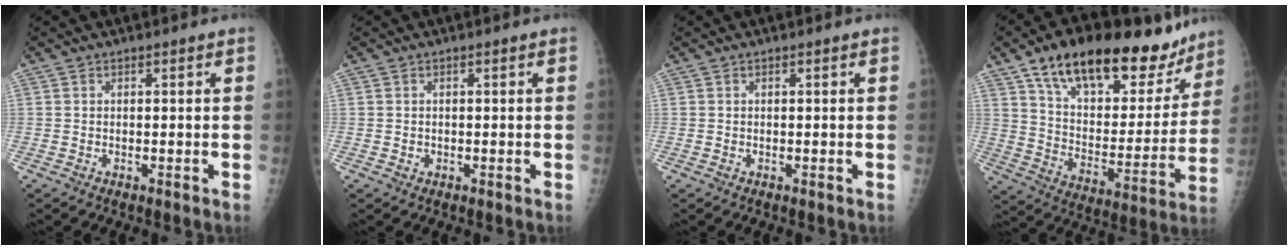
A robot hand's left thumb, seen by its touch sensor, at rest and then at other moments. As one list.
[{"total": 0.7, "force": [-0.1, 0.6, 0.2], "torque": [-0.001, 0.001, 0.000]}, {"total": 0.0}, {"total": 28.0, "force": [19.2, 12.3, 16.2], "torque": [-0.206, -0.049, 0.302]}]